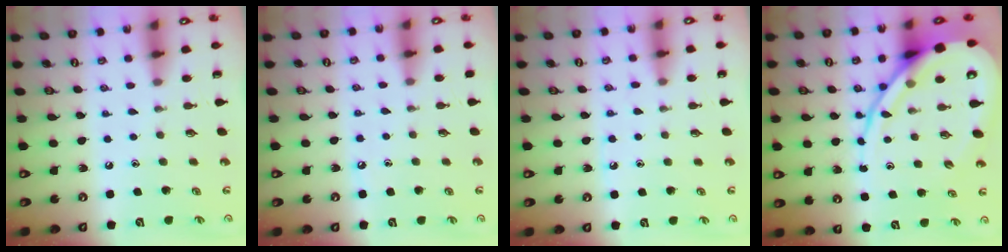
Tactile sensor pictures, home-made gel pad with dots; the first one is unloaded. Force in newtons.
{"total": 2.9, "press": 2.8, "slide": 0.4}
{"total": 5.9, "press": 5.8, "slide": 0.7}
{"total": 16.7, "press": 16.6, "slide": 1.8}